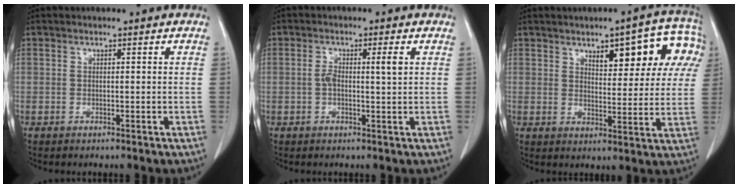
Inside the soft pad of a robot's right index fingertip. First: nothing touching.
{"total": 3.4, "force": [0.5, 0.5, 3.4], "torque": [-0.069, 0.012, 0.012]}
{"total": 12.0, "force": [5.5, 4.2, 9.8], "torque": [-0.111, 0.026, 0.071]}